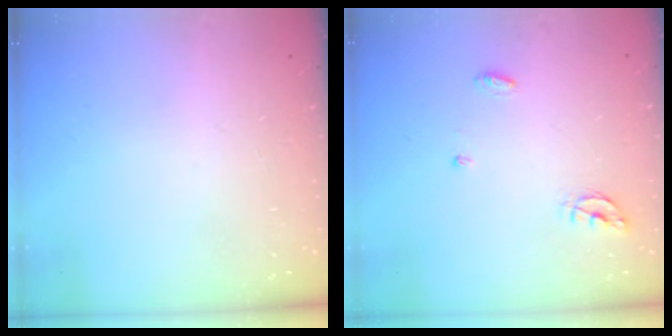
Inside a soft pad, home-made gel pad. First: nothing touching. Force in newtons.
{"total": 5.0, "press": 5.0, "slide": 0.5}